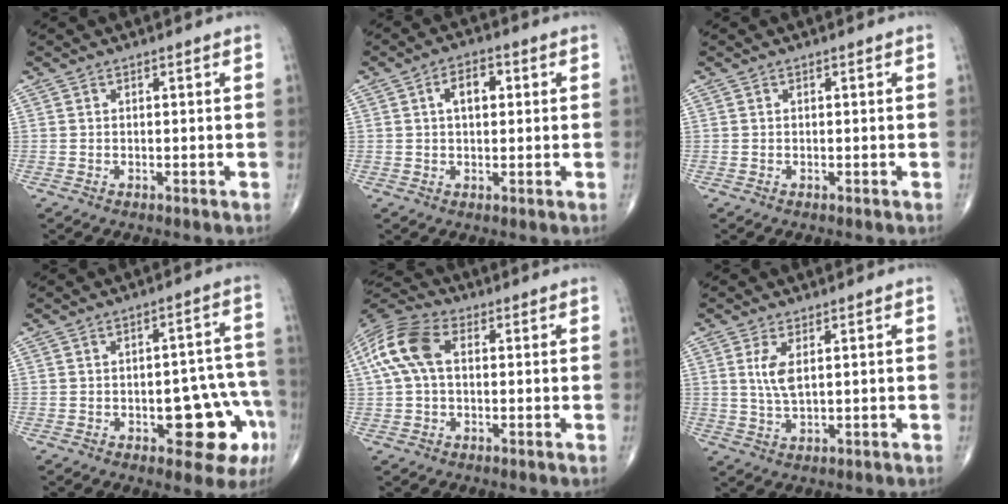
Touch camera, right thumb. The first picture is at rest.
{"total": 5.5, "force": [1.3, 3.1, 4.4], "torque": [-0.064, 0.009, 0.017]}
{"total": 0.0}
{"total": 12.8, "force": [-4.6, 5.9, 10.4], "torque": [-0.083, 0.039, -0.047]}
{"total": 11.1, "force": [1.9, 6.7, 8.6], "torque": [-0.195, 0.032, 0.030]}
{"total": 4.6, "force": [1.3, 1.7, 4.0], "torque": [-0.088, -0.009, 0.033]}